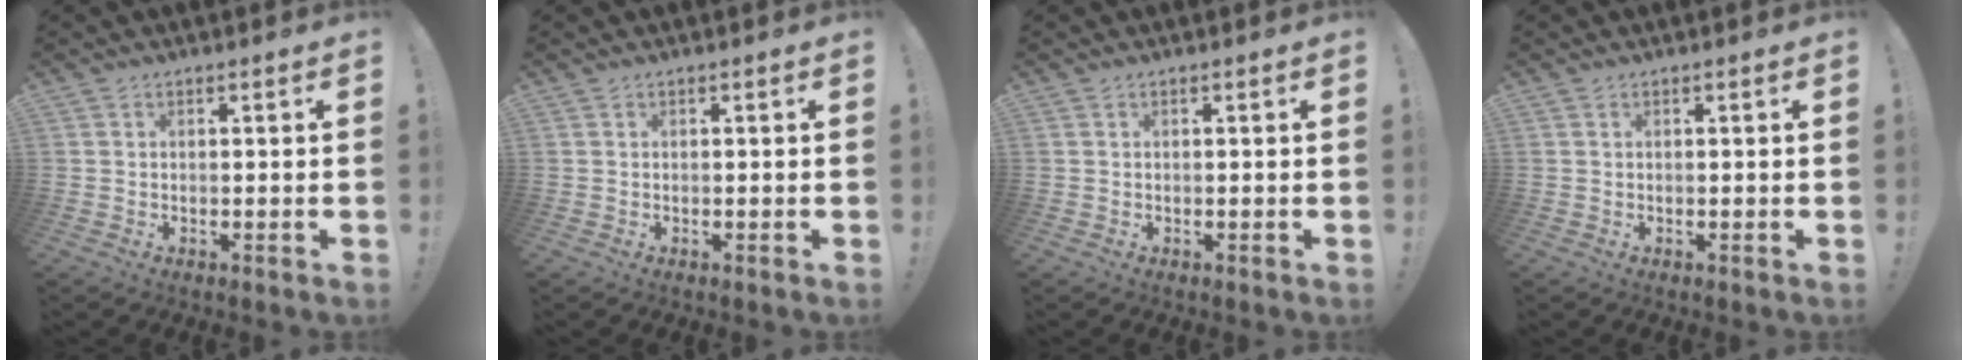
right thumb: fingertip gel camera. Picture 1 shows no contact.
{"total": 0.0}
{"total": 0.0}
{"total": 0.0}